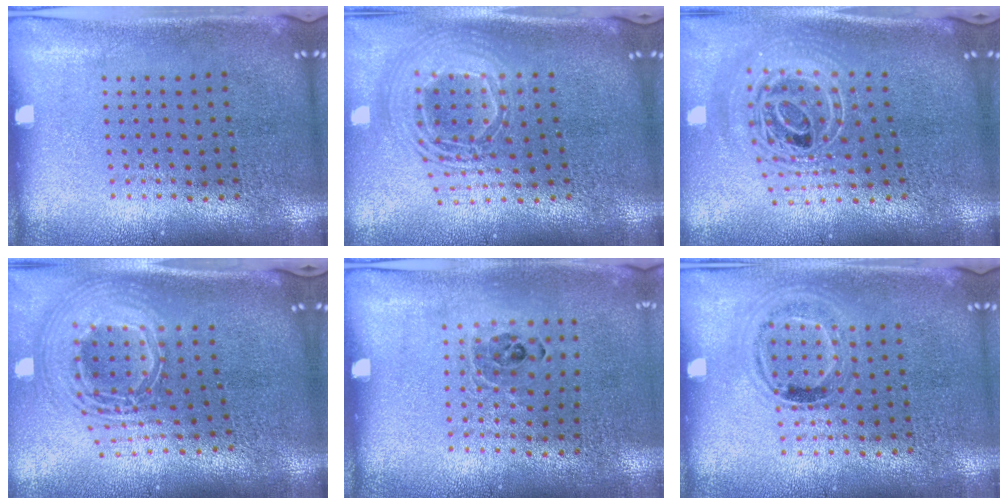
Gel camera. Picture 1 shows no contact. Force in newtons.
{"total": 2.4, "press": 1.8, "slide": 1.6}
{"total": 2.7, "press": 1.9, "slide": 1.8}
{"total": 2.8, "press": 1.9, "slide": 2.1}
{"total": 0.9, "press": 0.8, "slide": 0.3}
{"total": 0.9, "press": 0.8, "slide": 0.4}